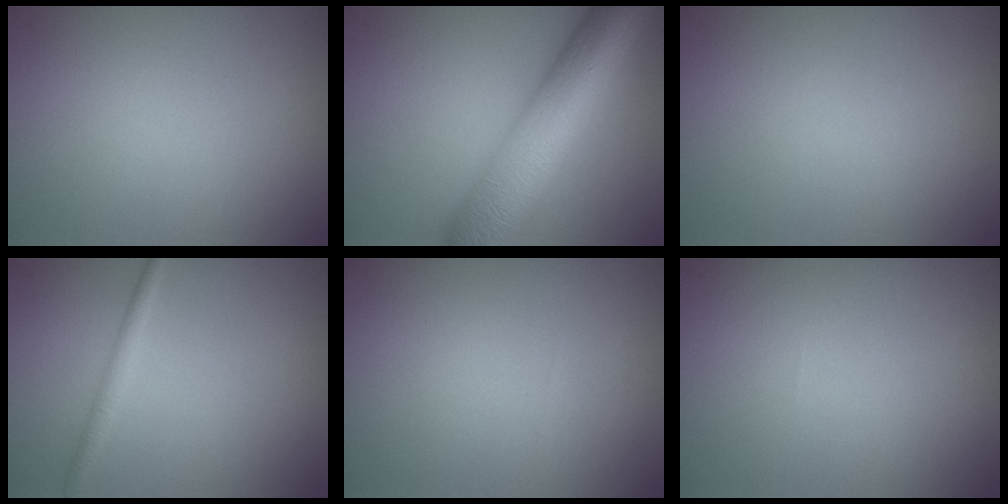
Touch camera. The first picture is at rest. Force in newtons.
{"total": 10.6, "press": 10.6, "slide": 0.4}
{"total": 0.0}
{"total": 1.3, "press": 1.3, "slide": 0.1}
{"total": 0.0}
{"total": 0.0}